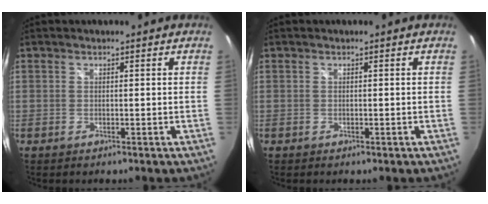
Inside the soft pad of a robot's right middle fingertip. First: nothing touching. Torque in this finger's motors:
{"motor_torque": [1.08, -1.02, 0.03, 0.01]}